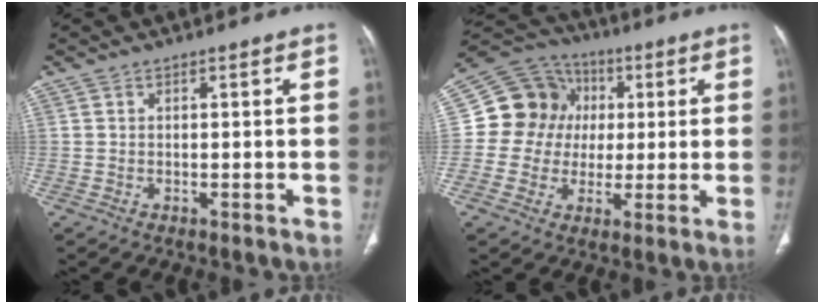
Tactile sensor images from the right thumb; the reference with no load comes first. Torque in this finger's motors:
{"motor_torque": [0.62, 1.87, 0.27, -0.50, 0.01]}